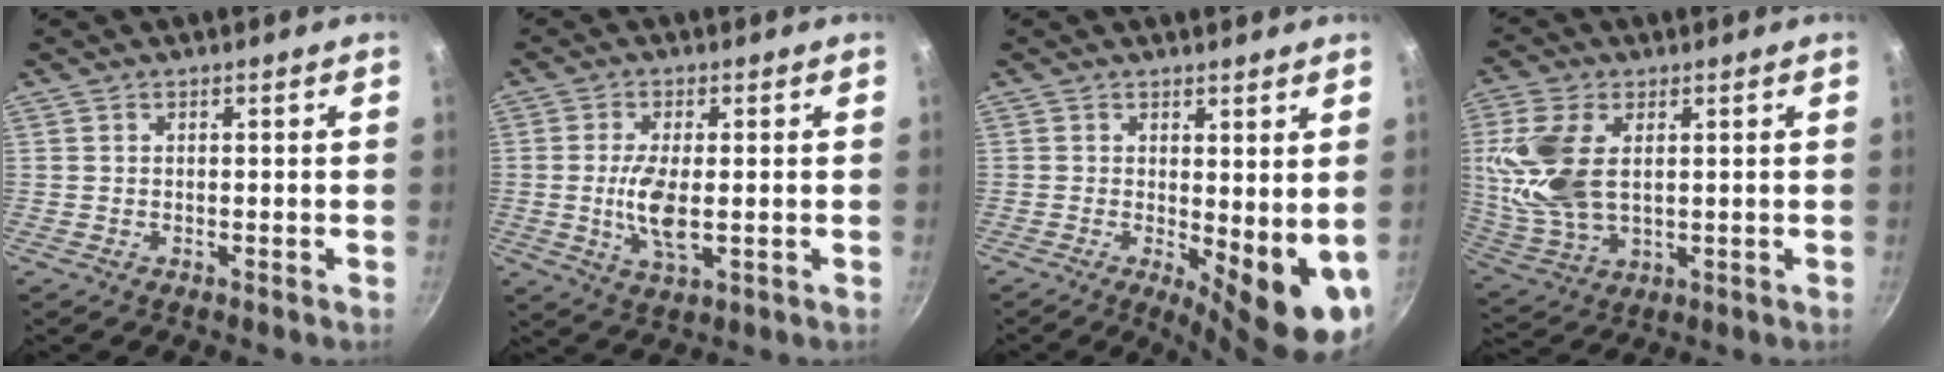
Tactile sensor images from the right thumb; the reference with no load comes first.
{"total": 7.4, "force": [-0.5, 3.0, 6.7], "torque": [-0.135, -0.011, -0.005]}
{"total": 11.4, "force": [-1.2, 3.9, 10.7], "torque": [-0.135, -0.025, -0.005]}
{"total": 14.5, "force": [2.3, 8.4, 11.6], "torque": [-0.257, -0.003, 0.054]}